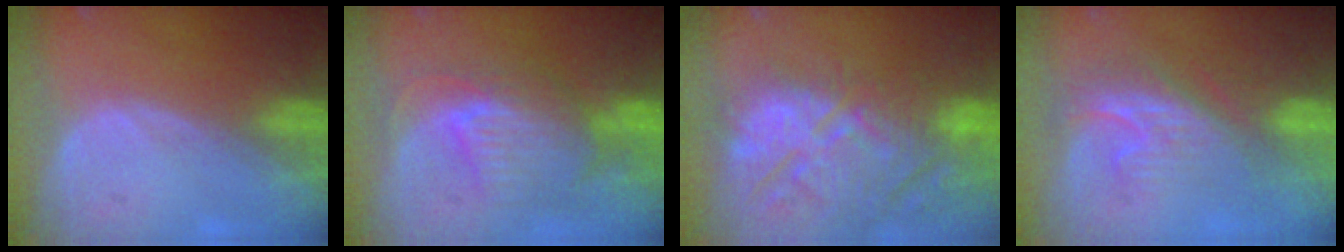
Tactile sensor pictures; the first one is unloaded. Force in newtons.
{"total": 9.3, "press": 8.7, "slide": 3.3}
{"total": 14.9, "press": 12.8, "slide": 7.7}
{"total": 8.7, "press": 7.5, "slide": 4.5}